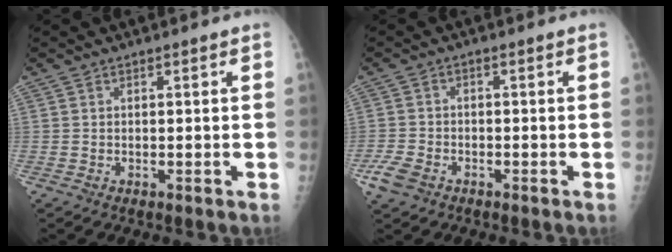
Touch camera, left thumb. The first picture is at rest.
{"total": 4.7, "force": [-2.6, 3.0, 2.5], "torque": [-0.059, 0.007, -0.047]}